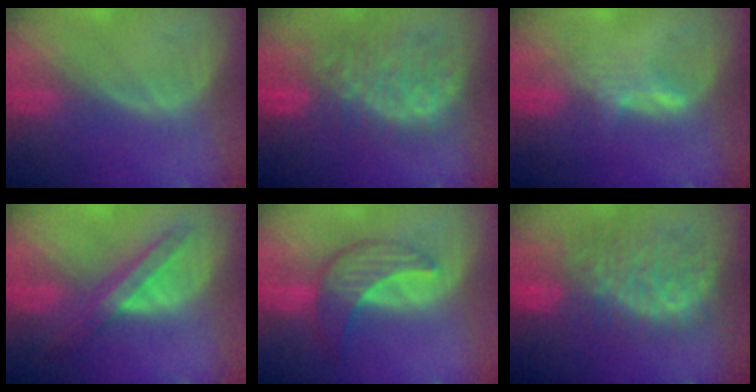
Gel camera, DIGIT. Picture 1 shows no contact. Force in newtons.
{"total": 10.7, "press": 9.4, "slide": 5.2}
{"total": 2.6, "press": 2.5, "slide": 0.3}
{"total": 7.2, "press": 6.3, "slide": 3.3}
{"total": 7.0, "press": 6.9, "slide": 1.5}
{"total": 10.8, "press": 9.4, "slide": 5.3}